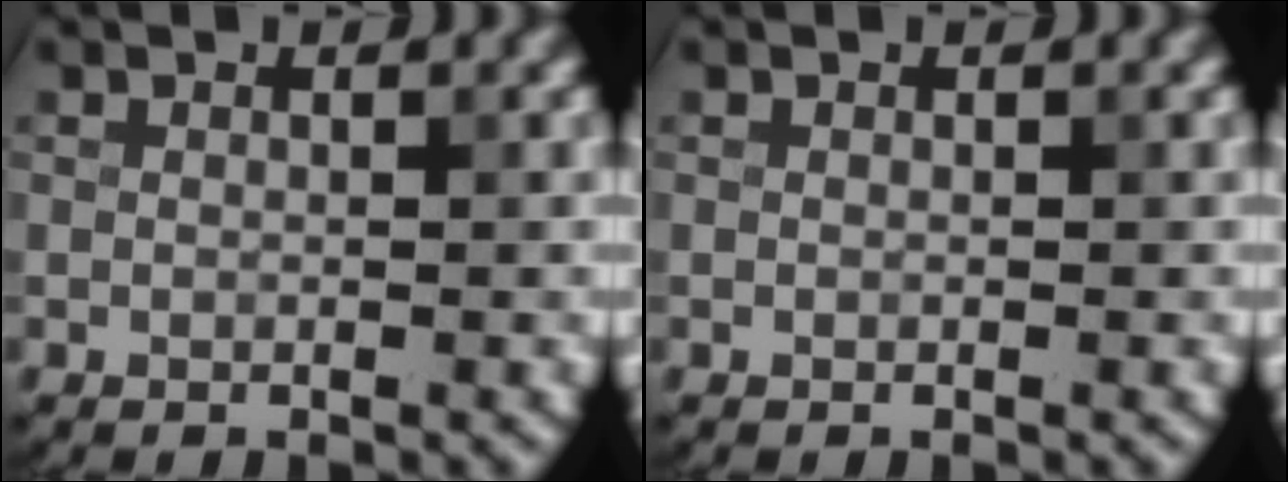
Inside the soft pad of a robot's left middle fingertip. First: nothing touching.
{"total": 0.0}